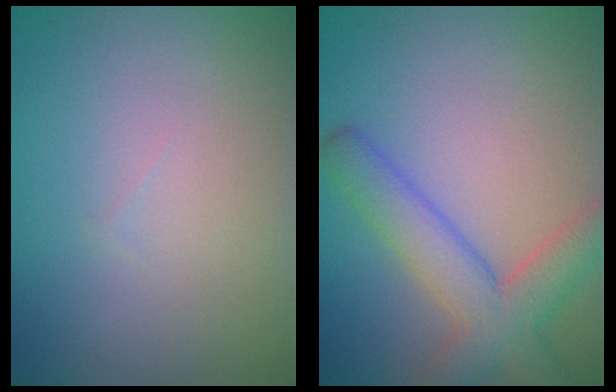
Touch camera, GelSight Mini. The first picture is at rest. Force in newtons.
{"total": 5.4, "press": 5.4, "slide": 0.3}